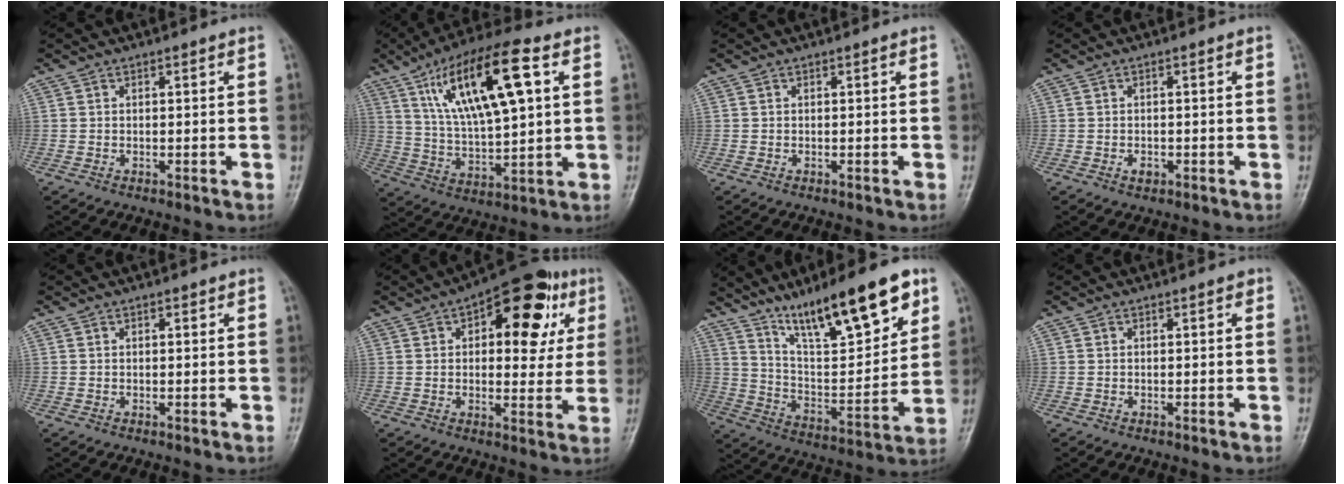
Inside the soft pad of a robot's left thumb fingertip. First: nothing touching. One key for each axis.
{"total": 19.4, "fx": 7.3, "fy": 6.4, "fz": 16.8, "tx": -0.282, "ty": -0.008, "tz": 0.129}
{"total": 0.0}
{"total": 1.5, "fx": -0.6, "fy": 1.0, "fz": 0.9, "tx": -0.009, "ty": 0.002, "tz": -0.008}
{"total": 0.7, "fx": 0.4, "fy": 0.3, "fz": 0.5, "tx": -0.006, "ty": -0.001, "tz": 0.005}
{"total": 17.6, "fx": 6.1, "fy": 8.9, "fz": 13.8, "tx": -0.127, "ty": 0.006, "tz": 0.073}
{"total": 20.7, "fx": 13.1, "fy": 5.6, "fz": 15.0, "tx": -0.207, "ty": -0.053, "tz": 0.228}
{"total": 0.0}